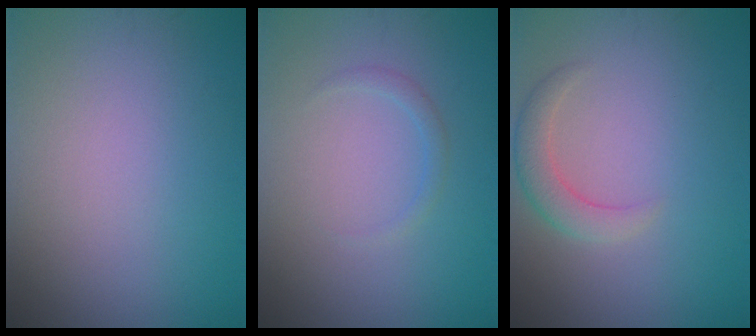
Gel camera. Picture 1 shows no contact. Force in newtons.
{"total": 0.9, "press": 0.9, "slide": 0.1}
{"total": 2.3, "press": 2.3, "slide": 0.4}